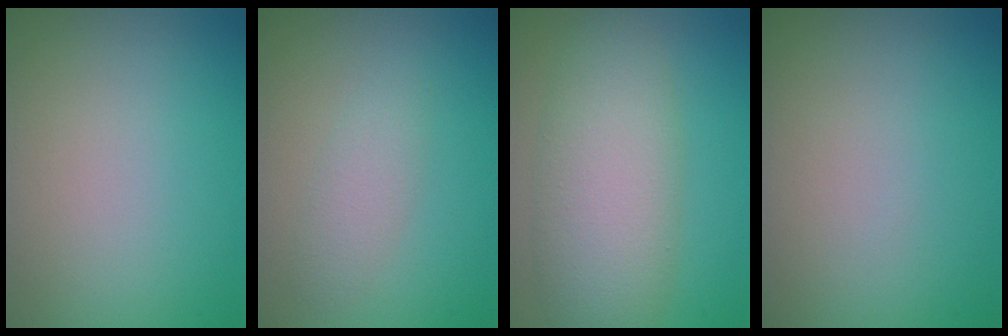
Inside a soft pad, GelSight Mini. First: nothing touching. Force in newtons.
{"total": 1.8, "press": 1.8, "slide": 0.0}
{"total": 7.1, "press": 7.1, "slide": 0.1}
{"total": 0.0}